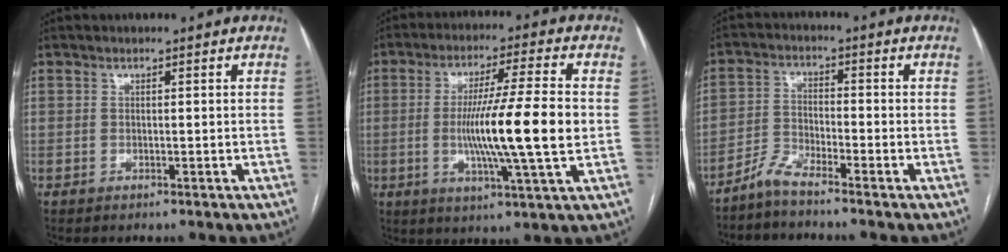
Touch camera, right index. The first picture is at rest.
{"total": 14.4, "force": [-1.0, -0.5, 14.3], "torque": [-0.252, -0.011, -0.023]}
{"total": 3.9, "force": [-3.7, -0.2, 1.4], "torque": [-0.032, -0.015, -0.081]}